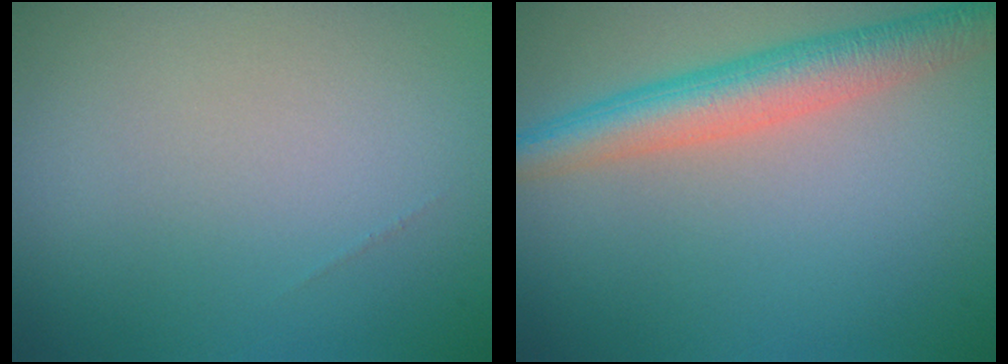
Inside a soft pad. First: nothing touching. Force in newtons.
{"total": 5.1, "press": 5.1, "slide": 0.2}